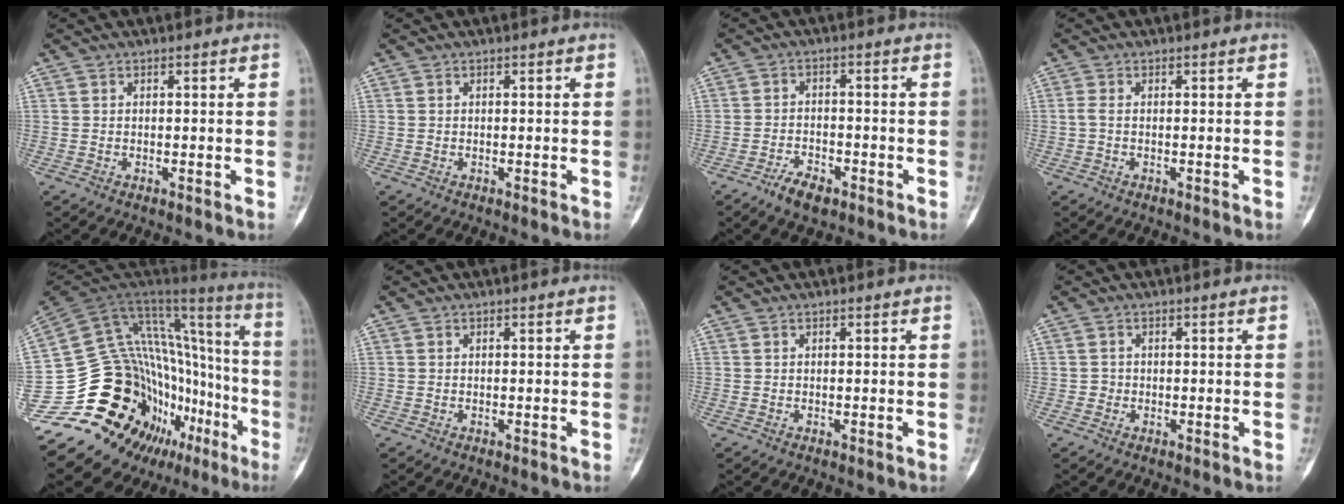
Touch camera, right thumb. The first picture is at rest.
{"total": 0.0}
{"total": 4.8, "force": [-3.2, 2.3, 2.8], "torque": [-0.047, 0.016, -0.055]}
{"total": 1.2, "force": [-0.2, 0.4, 1.1], "torque": [-0.029, -0.001, -0.008]}
{"total": 35.4, "force": [-16.5, 17.2, 26.2], "torque": [-0.339, 0.106, -0.249]}
{"total": 0.0}
{"total": 0.0}
{"total": 1.1, "force": [-0.3, 1.0, 0.1], "torque": [0.006, 0.006, -0.008]}